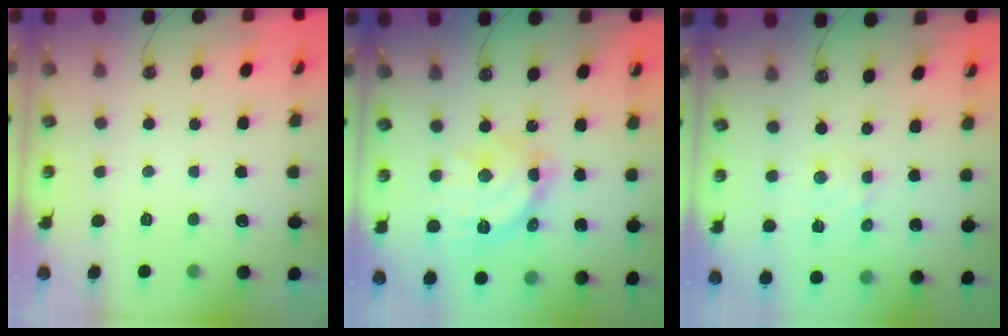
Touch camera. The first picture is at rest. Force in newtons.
{"total": 16.0, "press": 16.0, "slide": 1.3}
{"total": 2.8, "press": 2.8, "slide": 0.4}